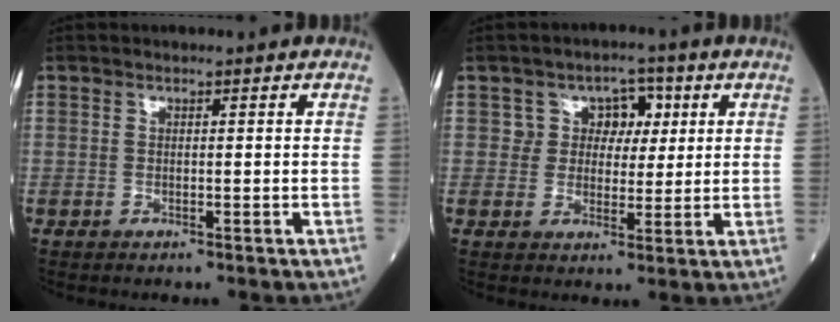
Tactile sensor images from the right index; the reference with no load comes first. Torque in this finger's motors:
{"motor_torque": [0.00, 0.05, 0.05, 0.02]}